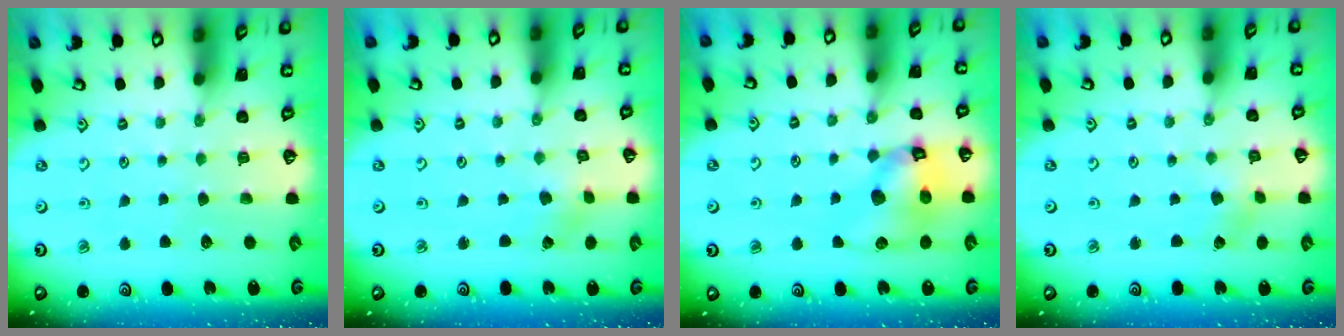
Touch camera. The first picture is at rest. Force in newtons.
{"total": 0.5, "press": 0.5, "slide": 0.1}
{"total": 12.6, "press": 12.5, "slide": 1.6}
{"total": 1.1, "press": 1.1, "slide": 0.1}